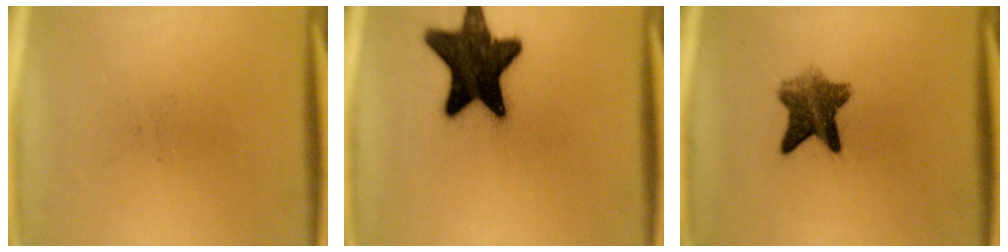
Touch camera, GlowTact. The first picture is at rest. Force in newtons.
{"total": 17.2}
{"total": 6.8}